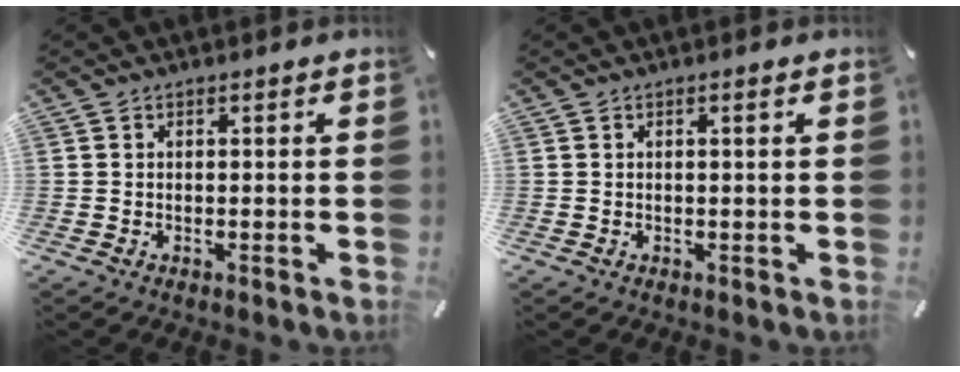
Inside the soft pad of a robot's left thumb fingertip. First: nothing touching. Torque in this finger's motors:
{"motor_torque": [-0.26, -0.27, -0.03, 0.14, -0.01]}